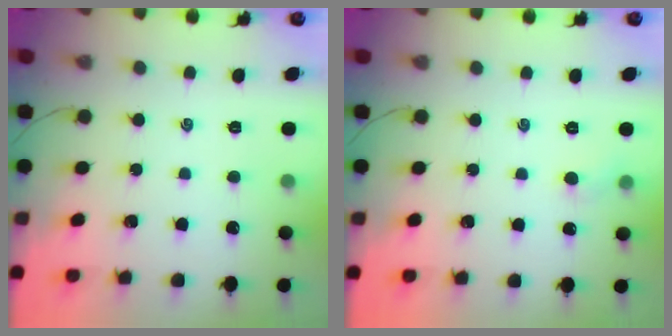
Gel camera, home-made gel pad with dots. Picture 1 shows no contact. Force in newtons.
{"total": 3.3, "press": 3.2, "slide": 0.8}